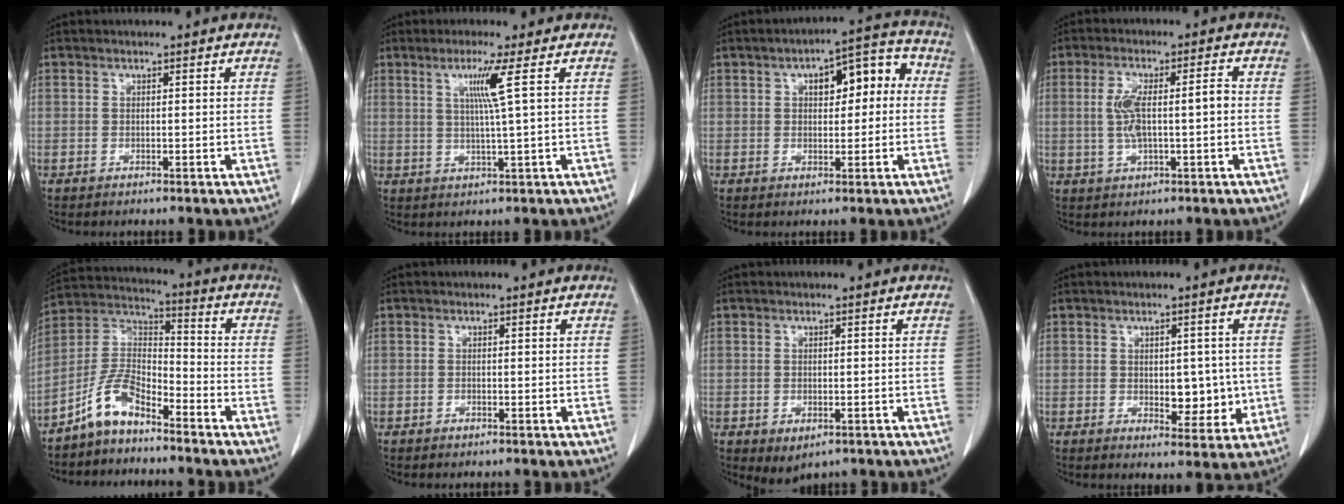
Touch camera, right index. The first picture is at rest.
{"total": 4.8, "force": [1.6, -1.5, 4.3], "torque": [-0.085, -0.006, 0.032]}
{"total": 8.6, "force": [1.7, 3.7, 7.6], "torque": [-0.097, 0.045, 0.021]}
{"total": 7.2, "force": [-0.1, 1.7, 6.9], "torque": [-0.141, 0.018, 0.001]}
{"total": 8.6, "force": [-6.4, 3.4, 4.6], "torque": [-0.102, 0.024, -0.131]}
{"total": 0.6, "force": [-0.5, 0.2, 0.2], "torque": [-0.009, 0.000, -0.008]}
{"total": 3.1, "force": [-1.5, 1.9, 1.9], "torque": [-0.025, -0.004, -0.009]}
{"total": 6.1, "force": [-0.5, 3.3, 5.1], "torque": [-0.057, -0.003, 0.003]}